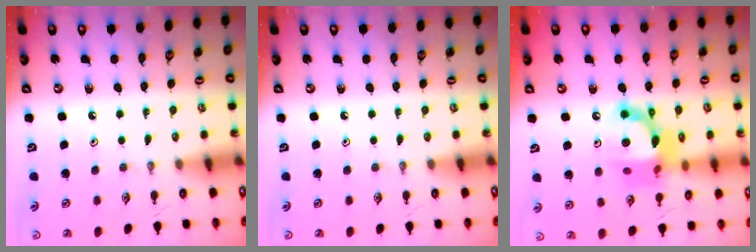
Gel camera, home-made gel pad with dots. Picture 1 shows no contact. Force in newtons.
{"total": 0.0}
{"total": 13.5, "press": 13.4, "slide": 1.4}